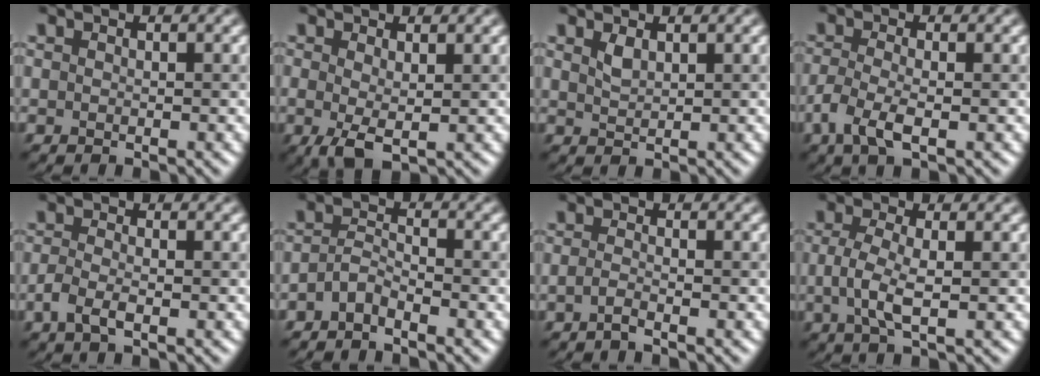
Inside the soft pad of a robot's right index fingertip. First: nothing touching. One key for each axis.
{"total": 2.6, "fx": 0.1, "fy": 1.2, "fz": 2.3, "tx": -0.051, "ty": -0.001, "tz": 0.001}
{"total": 1.3, "fx": 1.1, "fy": 0.4, "fz": 0.4, "tx": -0.010, "ty": 0.006, "tz": 0.025}
{"total": 2.8, "fx": -1.0, "fy": 1.1, "fz": 2.4, "tx": -0.056, "ty": 0.005, "tz": -0.027}
{"total": 1.7, "fx": -0.7, "fy": 0.7, "fz": 1.4, "tx": -0.032, "ty": 0.005, "tz": -0.020}
{"total": 1.4, "fx": -1.0, "fy": 0.5, "fz": 0.8, "tx": -0.017, "ty": 0.010, "tz": -0.027}
{"total": 0.9, "fx": -0.6, "fy": 0.2, "fz": 0.7, "tx": -0.007, "ty": 0.004, "tz": -0.019}
{"total": 2.7, "fx": 0.0, "fy": 0.7, "fz": 2.6, "tx": -0.055, "ty": 0.004, "tz": -0.001}